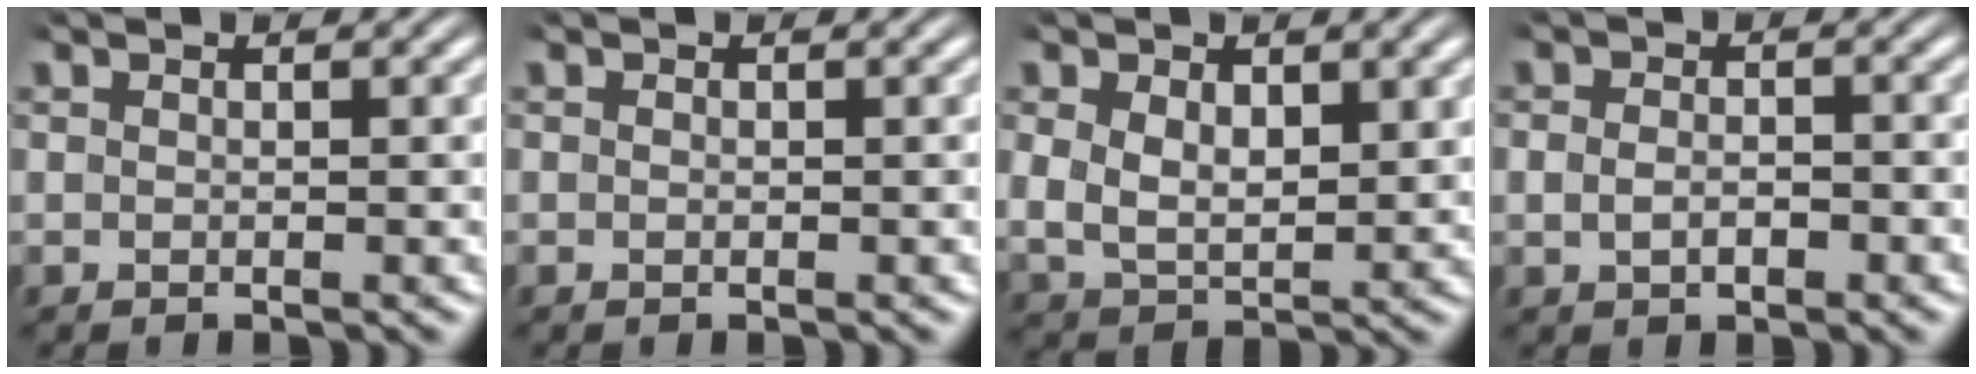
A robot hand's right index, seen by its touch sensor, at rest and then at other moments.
{"total": 0.0}
{"total": 5.7, "force": [0.4, 4.7, 3.1], "torque": [-0.084, -0.027, 0.017]}
{"total": 1.9, "force": [-0.7, 1.2, 1.3], "torque": [-0.022, -0.005, -0.007]}